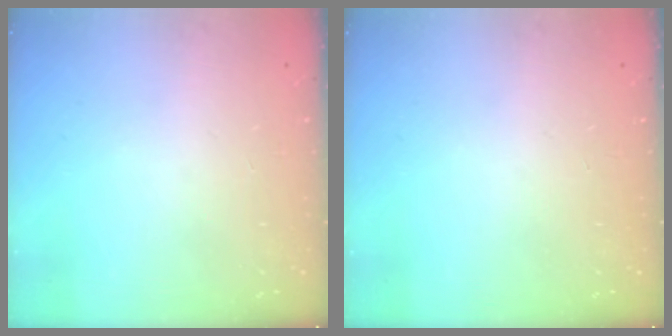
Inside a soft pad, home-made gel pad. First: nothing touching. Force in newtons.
{"total": 0.0}